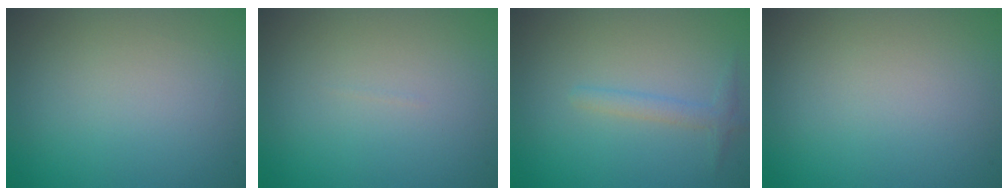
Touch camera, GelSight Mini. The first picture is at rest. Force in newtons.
{"total": 0.0}
{"total": 1.4, "press": 1.4, "slide": 0.0}
{"total": 0.0}